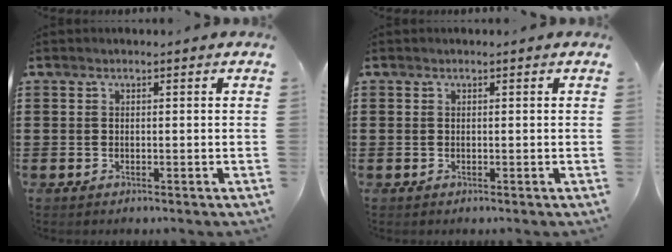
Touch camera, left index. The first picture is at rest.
{"total": 0.0}